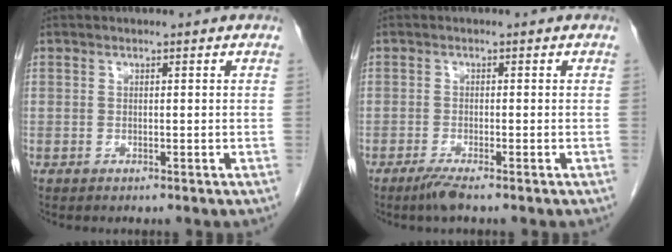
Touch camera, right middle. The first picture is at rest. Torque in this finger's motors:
{"motor_torque": [0.35, -0.59, 0.00, 0.01]}